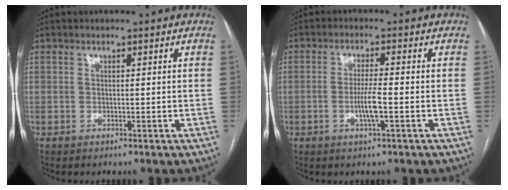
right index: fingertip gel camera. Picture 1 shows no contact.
{"total": 4.2, "force": [-1.2, 0.0, 4.1], "torque": [-0.079, -0.005, -0.022]}